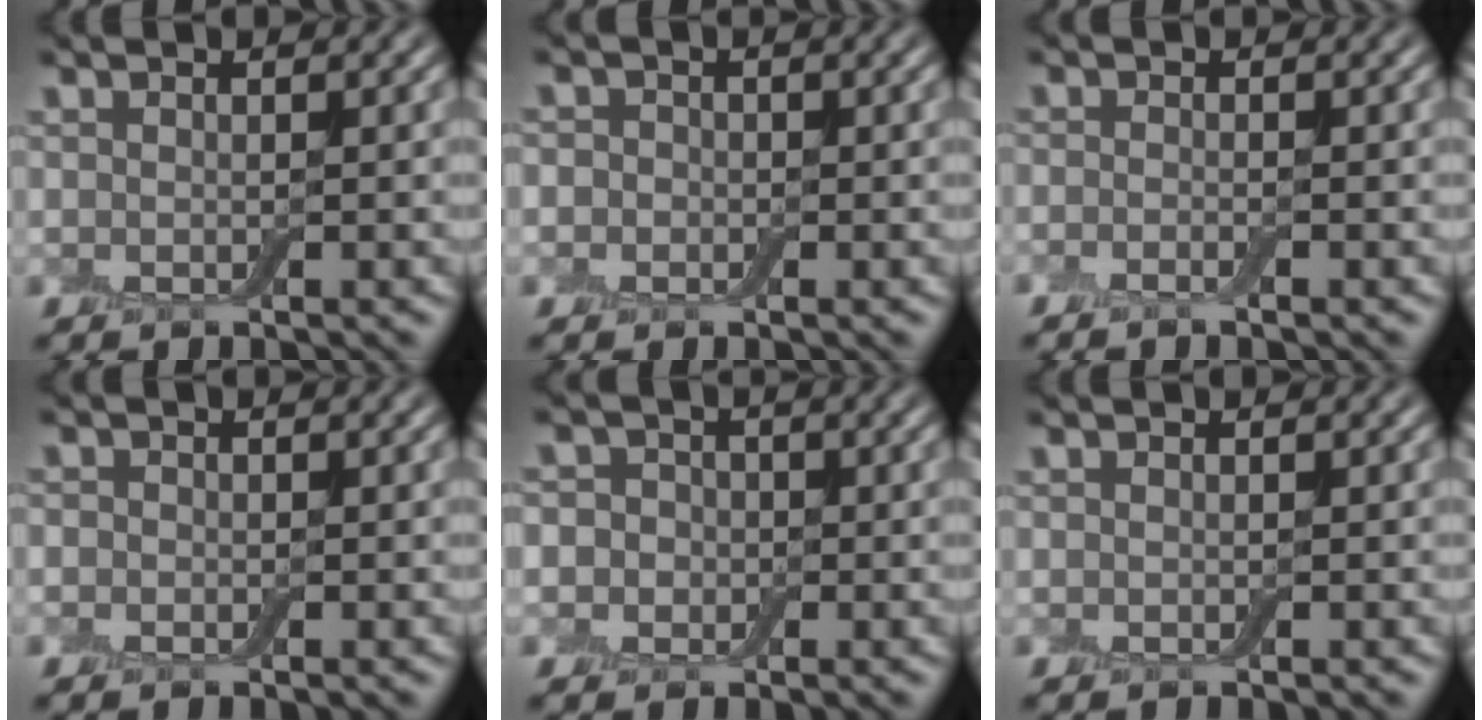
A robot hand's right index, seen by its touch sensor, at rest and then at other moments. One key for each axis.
{"total": 1.6, "fx": -0.1, "fy": 1.5, "fz": 0.5, "tx": 0.007, "ty": 0.008, "tz": -0.021}
{"total": 1.0, "fx": -0.7, "fy": 0.2, "fz": 0.7, "tx": -0.017, "ty": -0.004, "tz": -0.017}
{"total": 0.7, "fx": -0.2, "fy": 0.6, "fz": 0.2, "tx": -0.001, "ty": -0.001, "tz": -0.006}
{"total": 4.5, "fx": 0.4, "fy": 4.1, "fz": 1.7, "tx": -0.008, "ty": 0.037, "tz": -0.042}
{"total": 0.0}